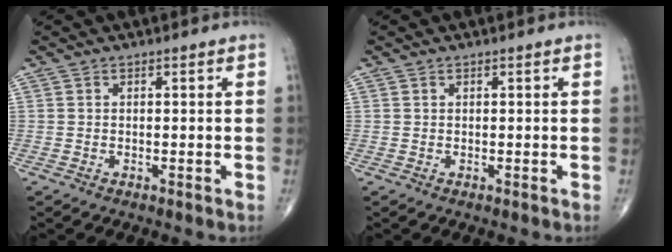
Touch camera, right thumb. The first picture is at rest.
{"total": 0.0}